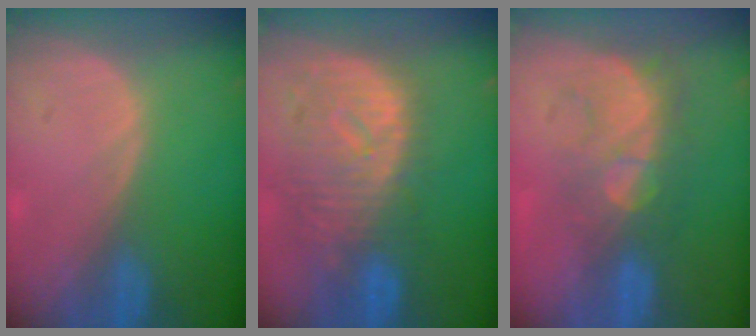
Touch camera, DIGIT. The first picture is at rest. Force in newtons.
{"total": 10.8, "press": 9.7, "slide": 4.8}
{"total": 8.8, "press": 7.6, "slide": 4.5}